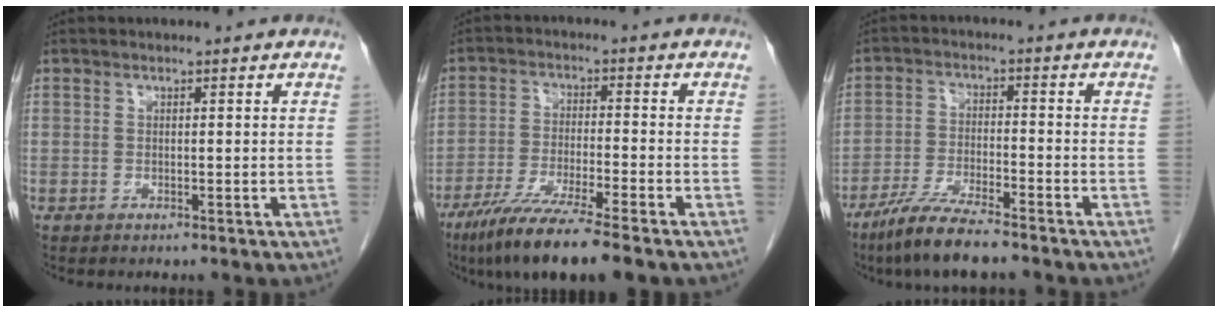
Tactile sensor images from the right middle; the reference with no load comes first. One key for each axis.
{"total": 10.8, "fx": -7.8, "fy": -0.1, "fz": 7.5, "tx": -0.136, "ty": -0.035, "tz": -0.134}
{"total": 8.5, "fx": -6.6, "fy": 0.6, "fz": 5.2, "tx": -0.105, "ty": -0.026, "tz": -0.124}